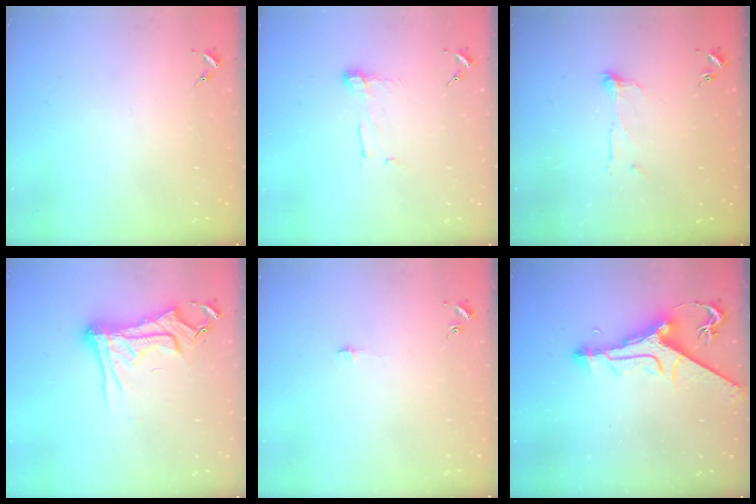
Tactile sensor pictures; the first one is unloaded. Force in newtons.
{"total": 7.0, "press": 7.0, "slide": 0.2}
{"total": 7.3, "press": 7.2, "slide": 0.6}
{"total": 14.5, "press": 14.5, "slide": 1.1}
{"total": 3.1, "press": 3.1, "slide": 0.2}
{"total": 13.3, "press": 13.3, "slide": 1.3}